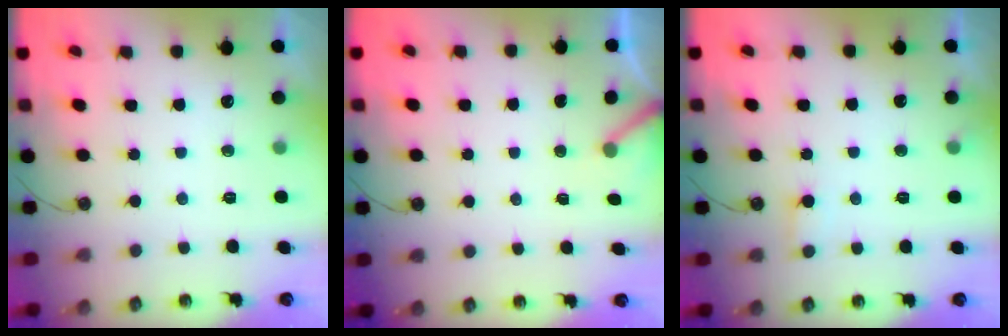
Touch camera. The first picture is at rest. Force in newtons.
{"total": 3.8, "press": 3.8, "slide": 0.2}
{"total": 4.6, "press": 4.5, "slide": 0.3}